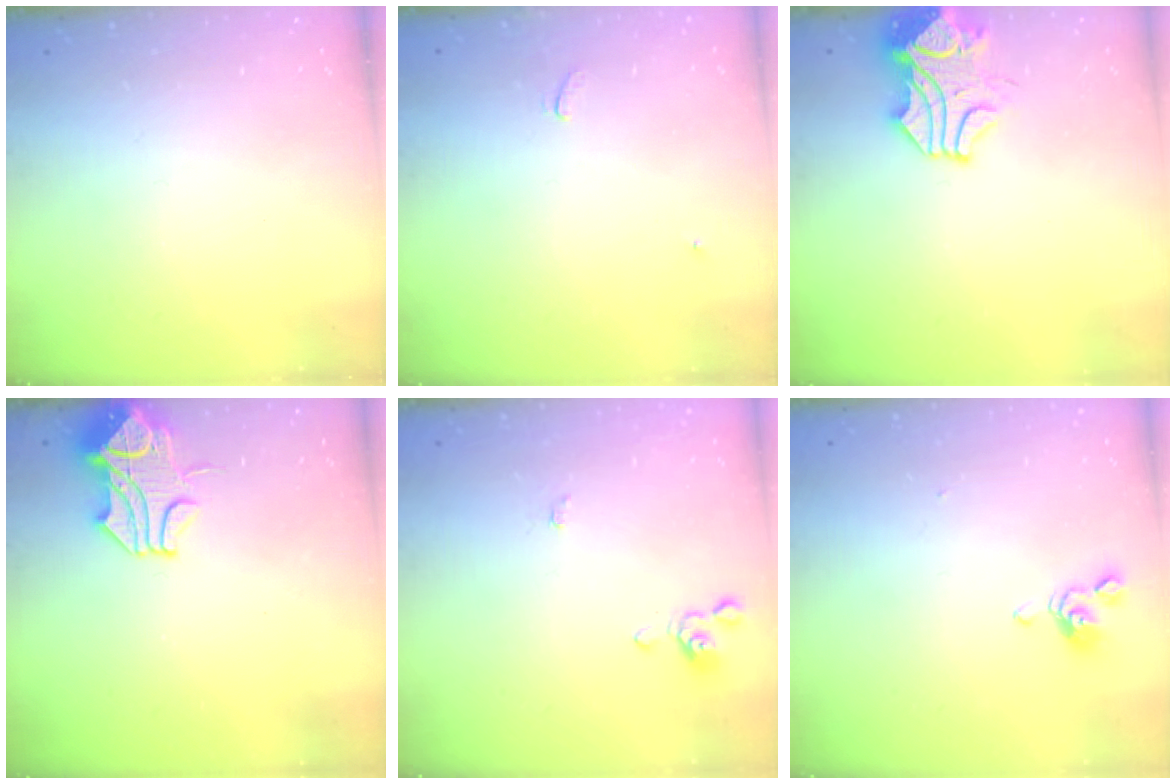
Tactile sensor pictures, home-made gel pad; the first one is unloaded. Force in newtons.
{"total": 3.7, "press": 3.7, "slide": 0.4}
{"total": 1.4, "press": 0.5, "slide": 1.3}
{"total": 1.5, "press": 0.7, "slide": 1.3}
{"total": 0.0}
{"total": 0.7, "press": 0.6, "slide": 0.5}